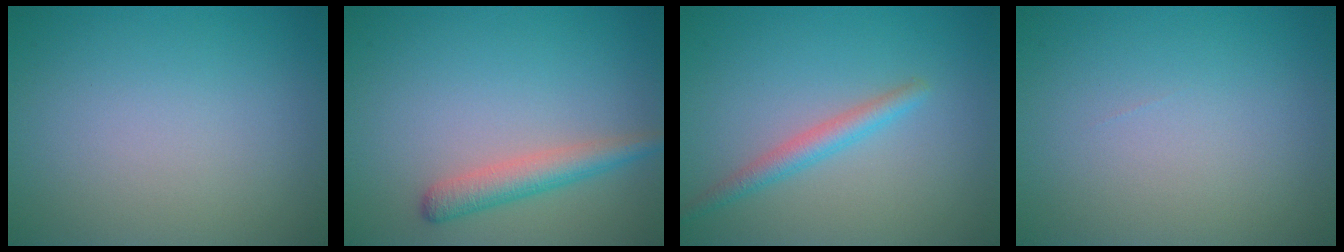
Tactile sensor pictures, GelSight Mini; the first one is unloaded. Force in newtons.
{"total": 2.8, "press": 2.8, "slide": 0.2}
{"total": 2.2, "press": 2.2, "slide": 0.0}
{"total": 0.0}